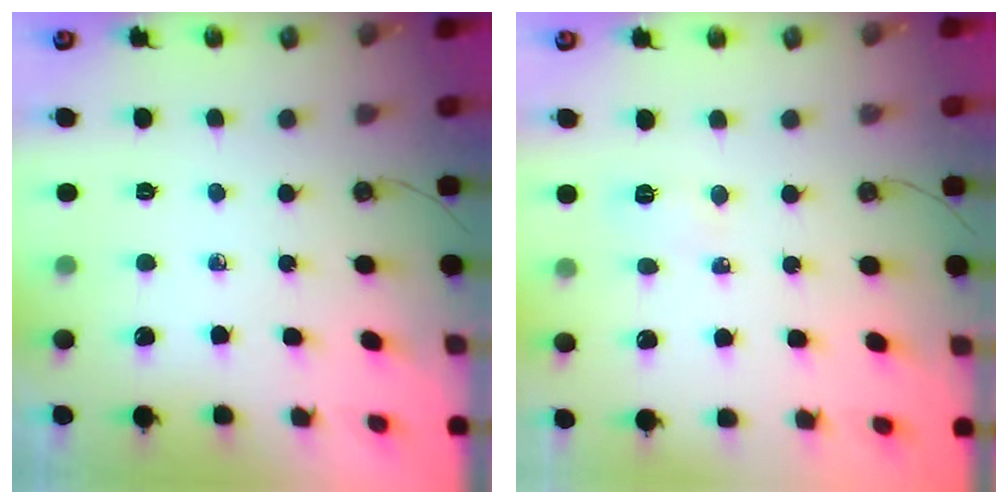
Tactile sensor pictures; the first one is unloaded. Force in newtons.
{"total": 3.7, "press": 3.6, "slide": 1.0}